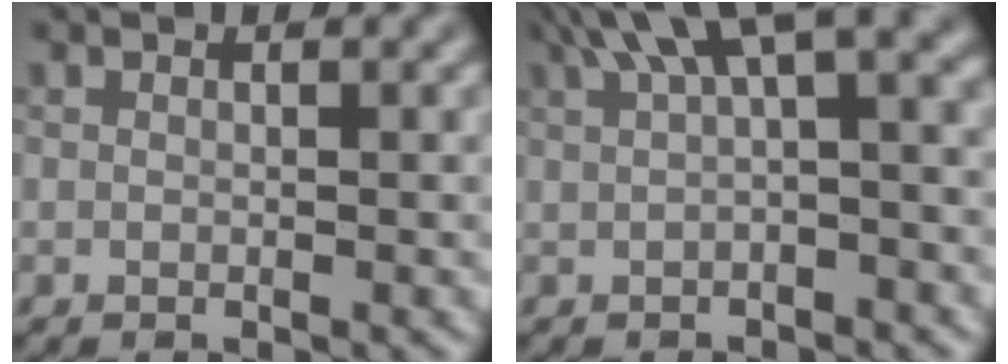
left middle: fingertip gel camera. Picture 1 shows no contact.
{"total": 6.7, "force": [3.1, 1.8, 5.6], "torque": [-0.082, 0.024, 0.048]}